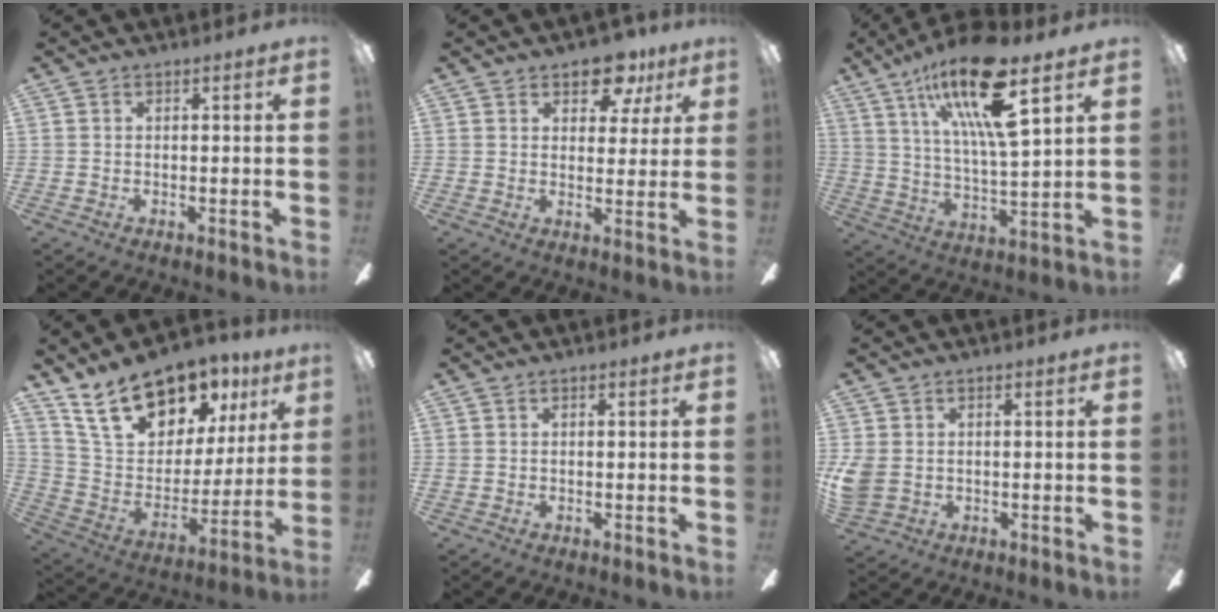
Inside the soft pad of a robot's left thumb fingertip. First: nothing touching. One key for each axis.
{"total": 9.7, "fx": 6.3, "fy": 5.5, "fz": 4.9, "tx": -0.050, "ty": -0.025, "tz": 0.108}
{"total": 20.0, "fx": 11.8, "fy": 5.2, "fz": 15.3, "tx": -0.283, "ty": -0.043, "tz": 0.188}
{"total": 20.7, "fx": 14.7, "fy": 11.1, "fz": 9.4, "tx": -0.163, "ty": -0.084, "tz": 0.266}
{"total": 0.0}
{"total": 4.9, "fx": 0.0, "fy": 3.9, "fz": 3.0, "tx": -0.065, "ty": 0.000, "tz": -0.001}